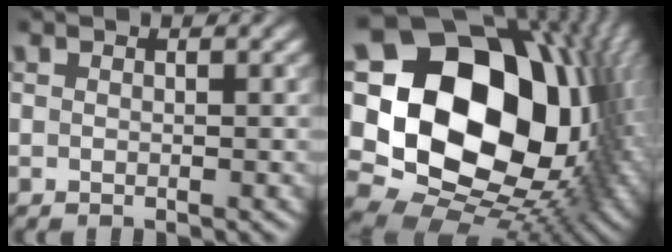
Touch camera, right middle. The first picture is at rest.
{"total": 22.4, "force": [2.3, 17.3, 14.1], "torque": [-0.283, 0.008, 0.058]}